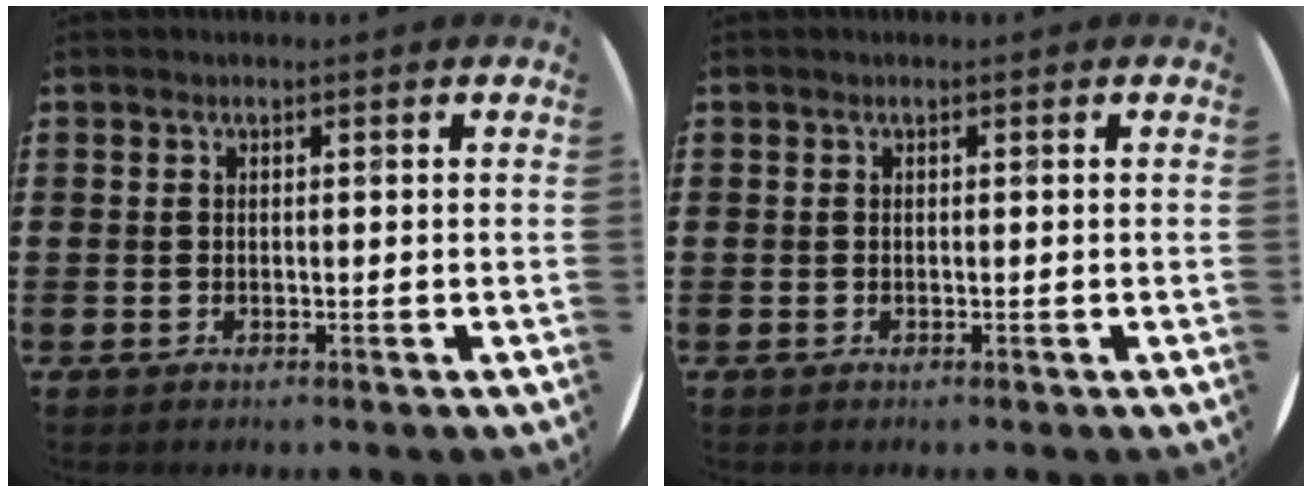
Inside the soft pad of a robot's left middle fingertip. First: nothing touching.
{"total": 0.0}